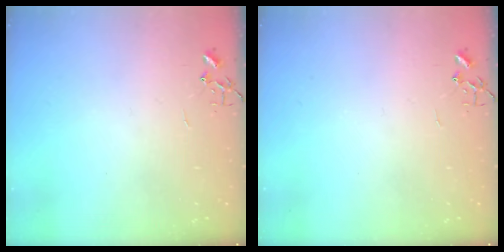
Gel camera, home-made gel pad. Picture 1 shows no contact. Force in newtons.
{"total": 0.0}